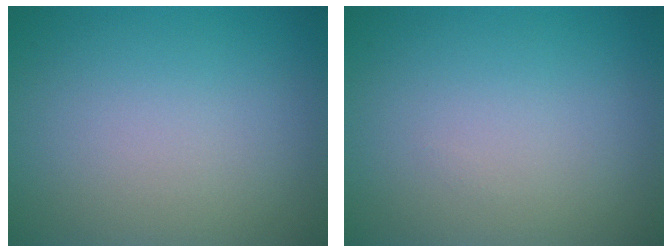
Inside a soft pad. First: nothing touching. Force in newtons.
{"total": 0.0}